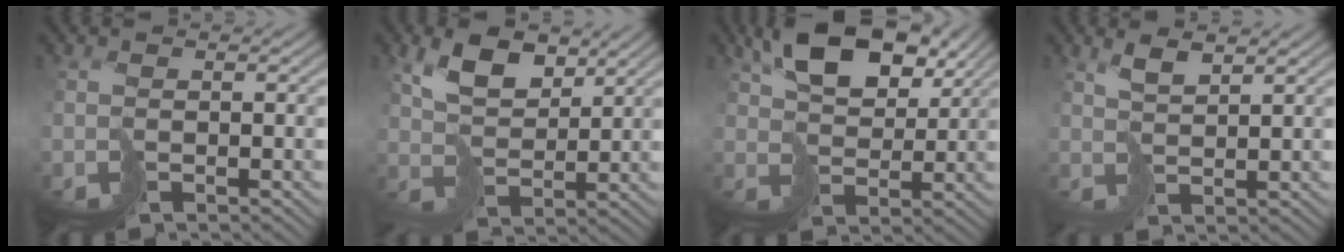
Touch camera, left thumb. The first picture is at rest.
{"total": 6.7, "force": [3.8, 3.6, 4.2], "torque": [-0.091, 0.000, 0.071]}
{"total": 9.8, "force": [5.2, 5.4, 6.4], "torque": [-0.127, 0.009, 0.099]}
{"total": 3.0, "force": [2.1, 0.7, 2.0], "torque": [-0.048, 0.002, 0.044]}